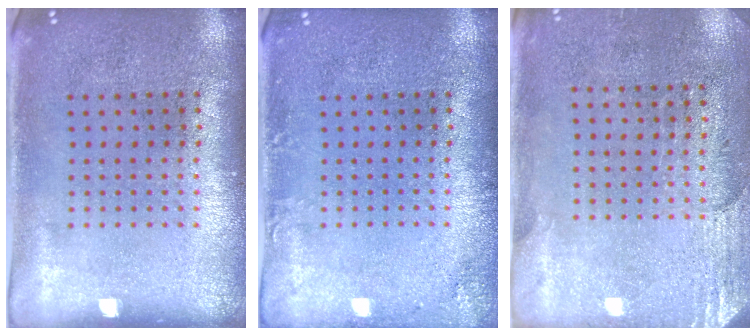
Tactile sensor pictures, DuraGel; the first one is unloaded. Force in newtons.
{"total": 1.5, "press": 1.5, "slide": 0.1}
{"total": 2.8, "press": 2.4, "slide": 1.4}